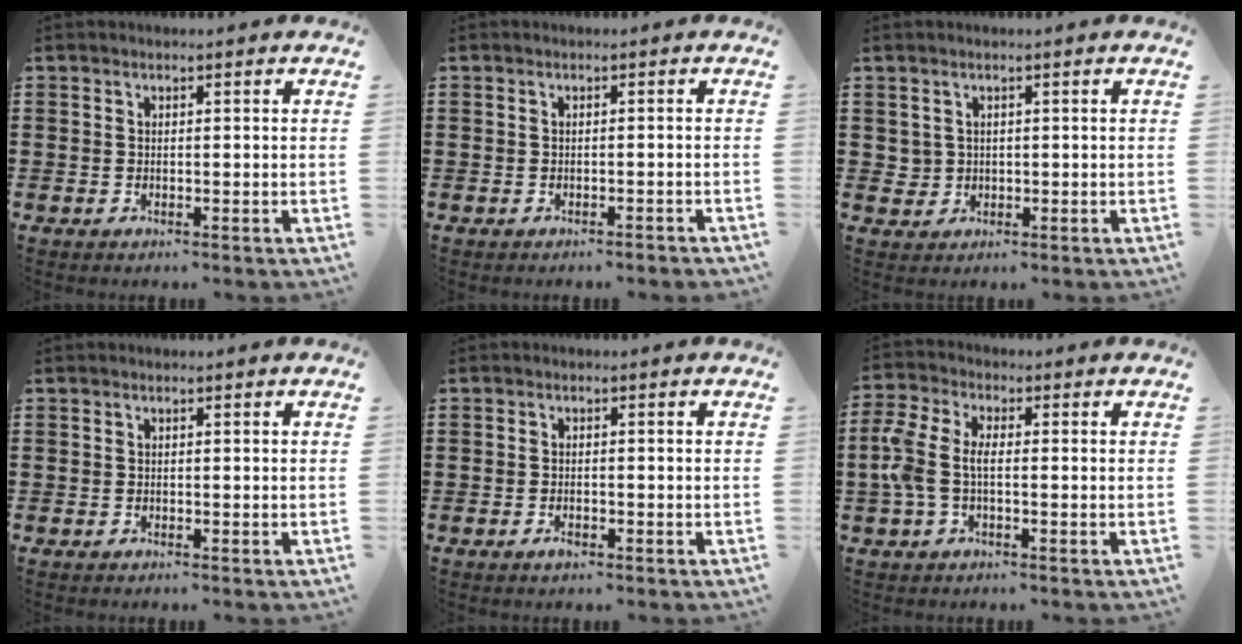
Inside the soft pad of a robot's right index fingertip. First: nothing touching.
{"total": 0.7, "force": [-0.7, -0.1, 0.2], "torque": [-0.006, -0.004, -0.012]}
{"total": 1.6, "force": [0.4, 1.5, 0.2], "torque": [-0.010, 0.008, 0.006]}
{"total": 0.0}
{"total": 1.3, "force": [-0.8, 0.5, 0.9], "torque": [-0.018, -0.003, -0.014]}
{"total": 5.2, "force": [-0.9, 2.8, 4.3], "torque": [-0.120, -0.006, -0.029]}